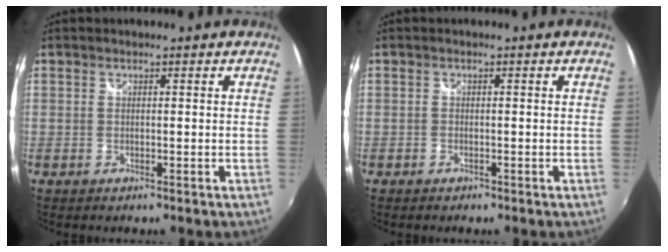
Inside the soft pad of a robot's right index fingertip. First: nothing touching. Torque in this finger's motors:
{"motor_torque": [0.01, 0.00, 0.04, 0.00]}